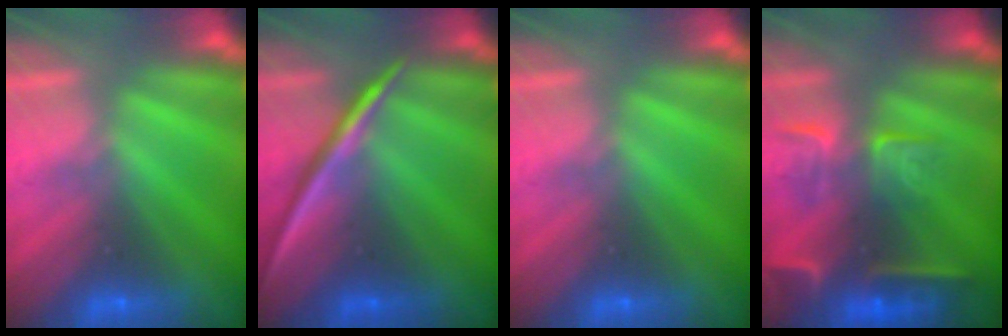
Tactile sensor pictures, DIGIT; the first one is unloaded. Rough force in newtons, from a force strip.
{"total": 2.2}
{"total": 0.0}
{"total": 6.0}